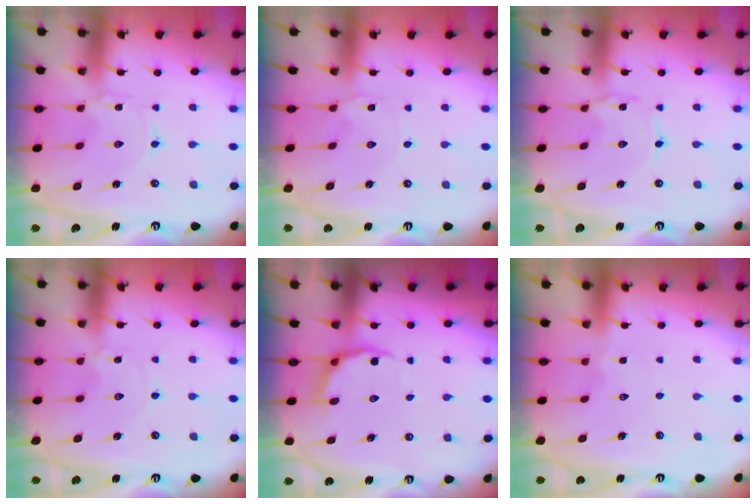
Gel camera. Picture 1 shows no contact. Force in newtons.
{"total": 0.0}
{"total": 1.2, "press": 1.2, "slide": 0.1}
{"total": 0.6, "press": 0.5, "slide": 0.1}
{"total": 5.2, "press": 4.3, "slide": 2.8}
{"total": 2.3, "press": 2.2, "slide": 0.5}